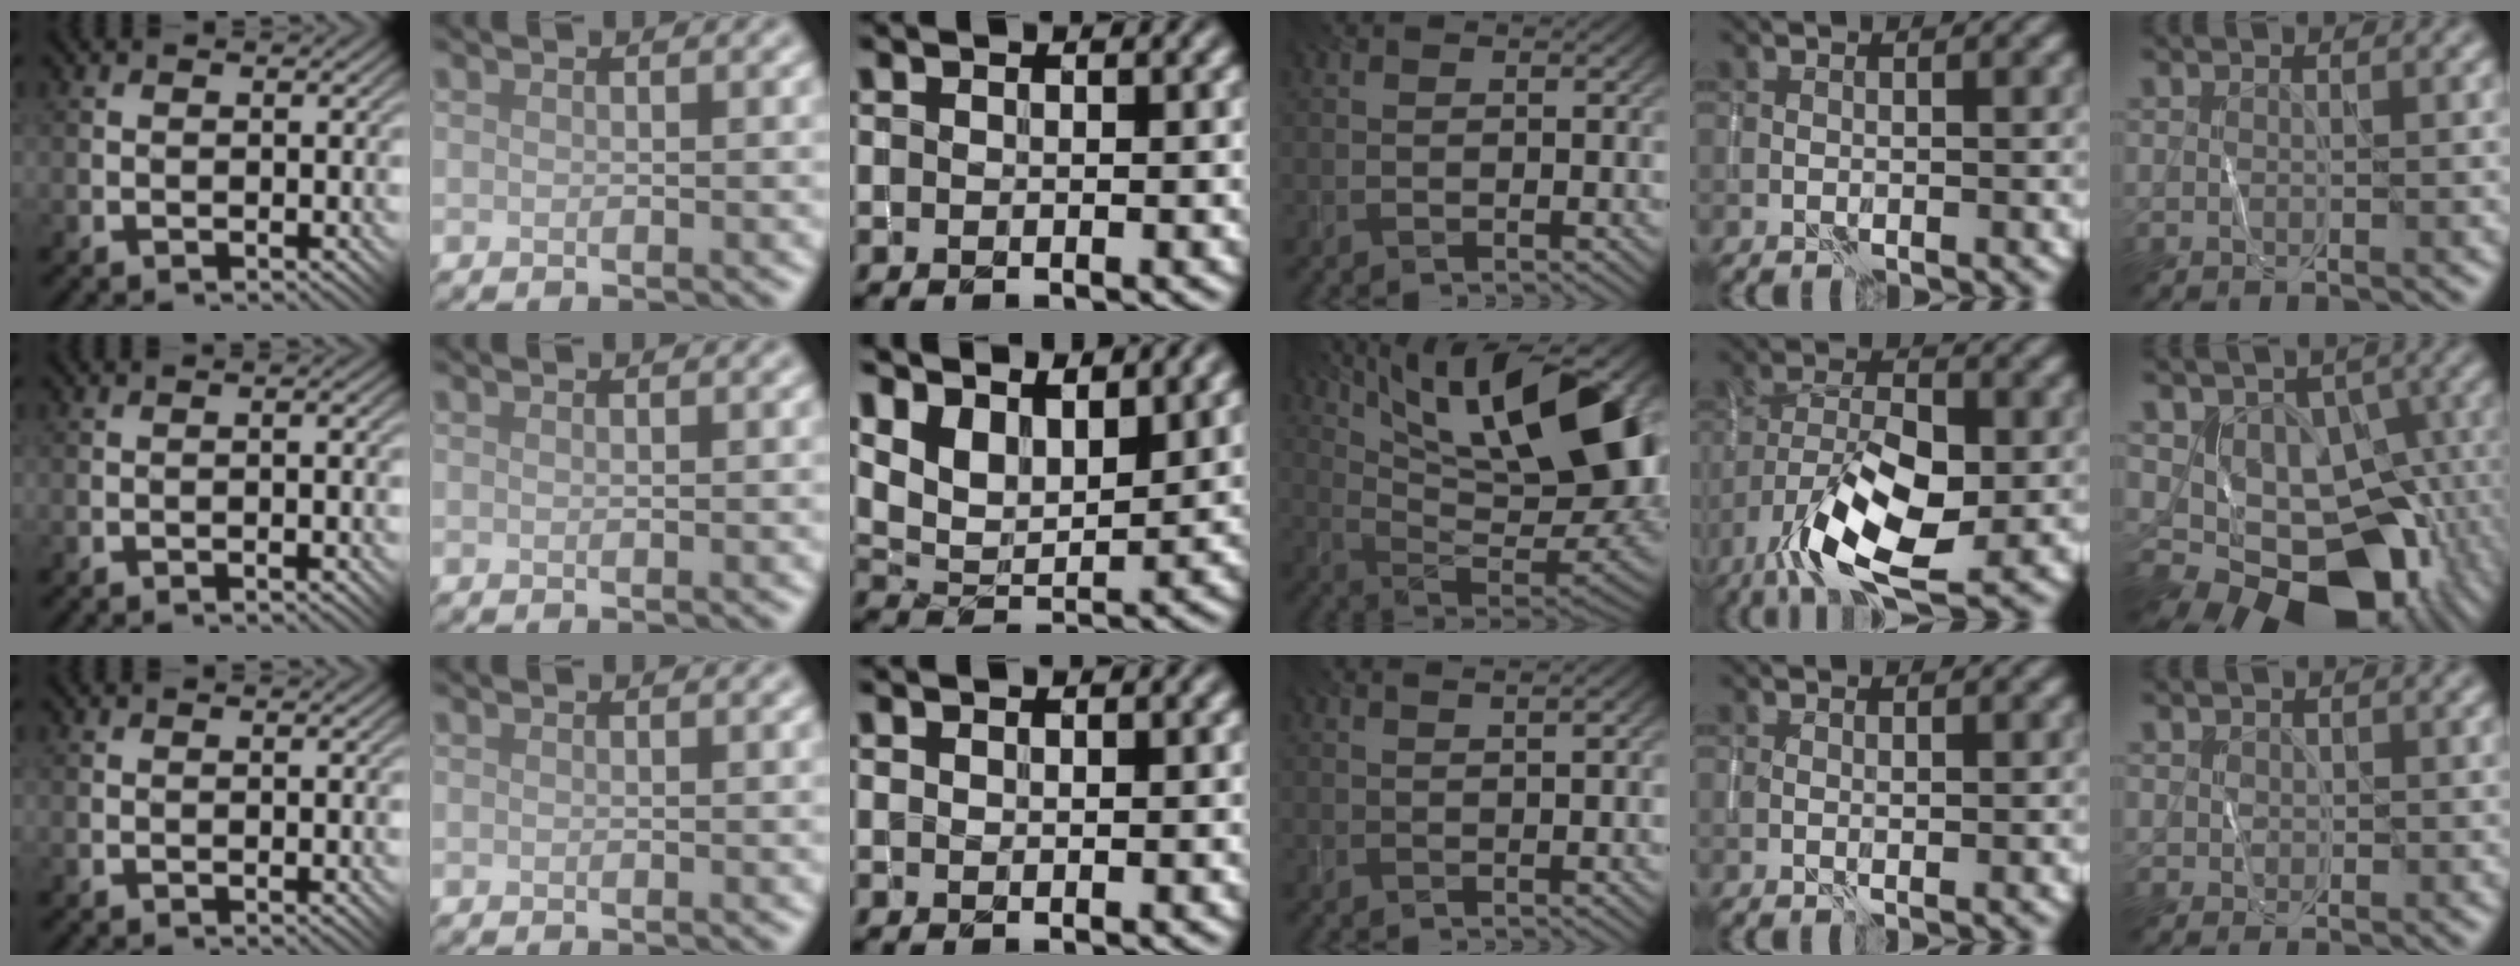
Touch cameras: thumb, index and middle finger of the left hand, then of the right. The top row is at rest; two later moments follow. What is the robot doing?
{"motion": "wrap", "object": "yarn"}